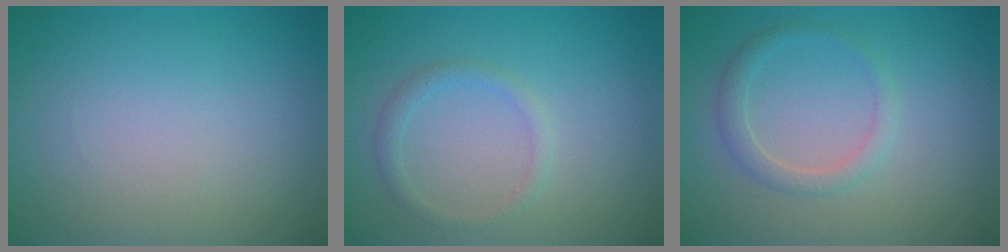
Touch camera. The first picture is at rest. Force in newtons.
{"total": 1.4, "press": 1.4, "slide": 0.1}
{"total": 1.8, "press": 1.8, "slide": 0.1}